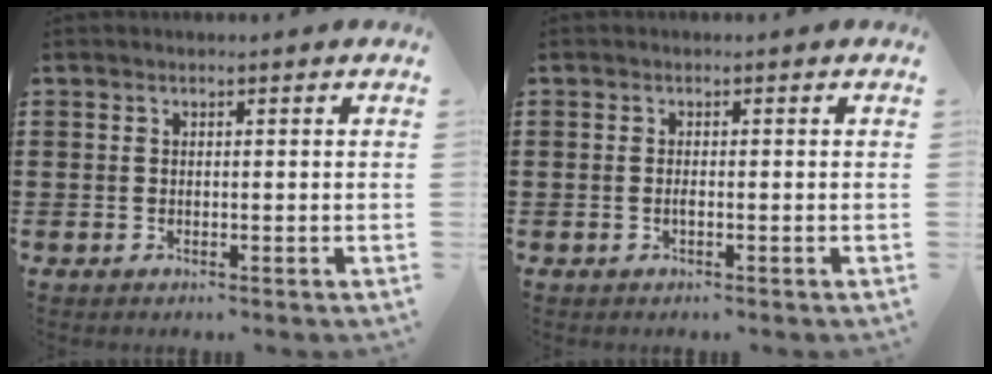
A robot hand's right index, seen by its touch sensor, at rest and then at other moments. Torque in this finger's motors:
{"motor_torque": [2.14, 0.00, 0.16, 0.00]}